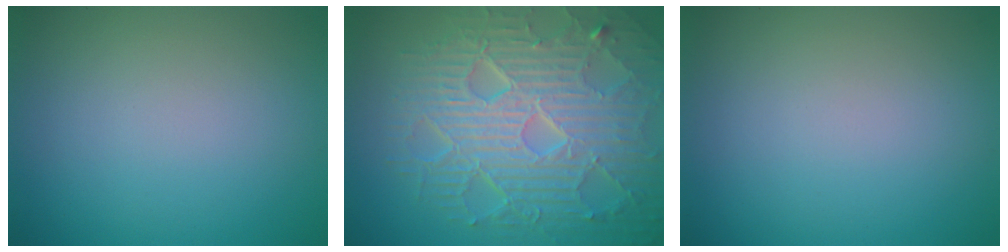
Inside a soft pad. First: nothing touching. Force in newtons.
{"total": 10.4, "press": 6.7, "slide": 8.0}
{"total": 0.0}